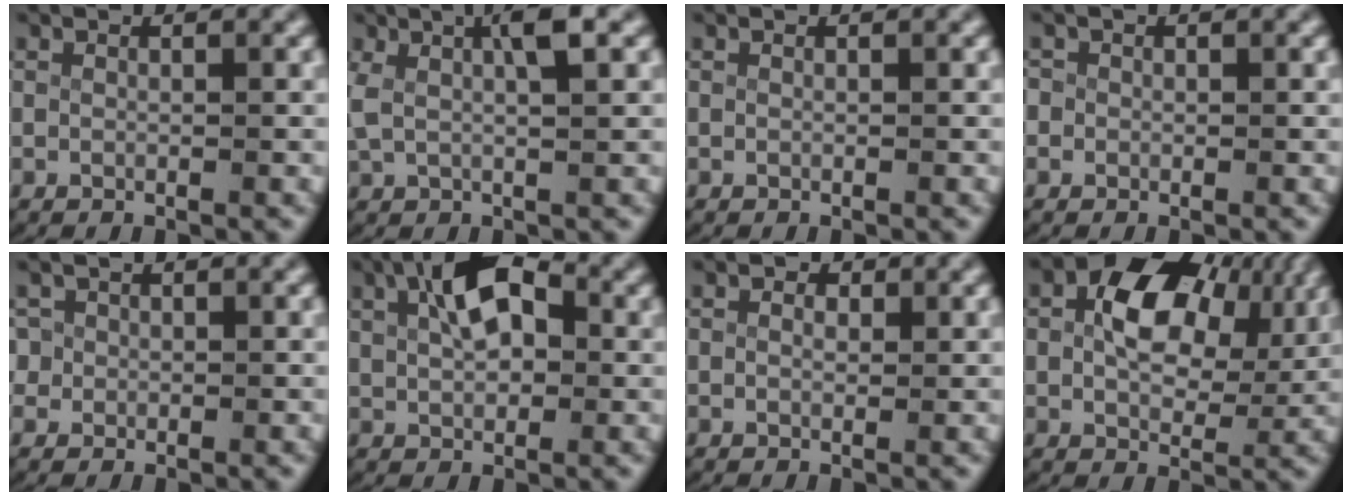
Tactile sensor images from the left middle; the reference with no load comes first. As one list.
[{"total": 5.3, "force": [2.1, 2.4, 4.2], "torque": [-0.085, 0.009, 0.033]}, {"total": 0.0}, {"total": 1.5, "force": [-0.1, 1.5, 0.3], "torque": [-0.015, -0.005, -0.003]}, {"total": 2.3, "force": [0.3, 2.2, 0.6], "torque": [-0.025, -0.009, 0.008]}, {"total": 6.4, "force": [2.1, 3.4, 5.0], "torque": [-0.091, -0.002, 0.038]}, {"total": 0.9, "force": [0.2, 0.6, 0.6], "torque": [-0.011, -0.007, 0.005]}, {"total": 8.6, "force": [2.6, 5.3, 6.3], "torque": [-0.102, 0.005, 0.035]}]